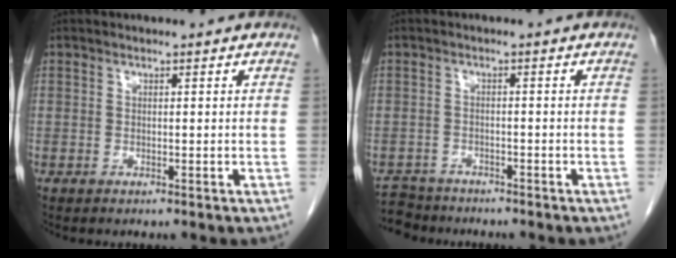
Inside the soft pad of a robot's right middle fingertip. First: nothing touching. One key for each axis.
{"total": 5.0, "fx": -4.7, "fy": 1.8, "fz": -0.3, "tx": 0.006, "ty": -0.005, "tz": -0.080}